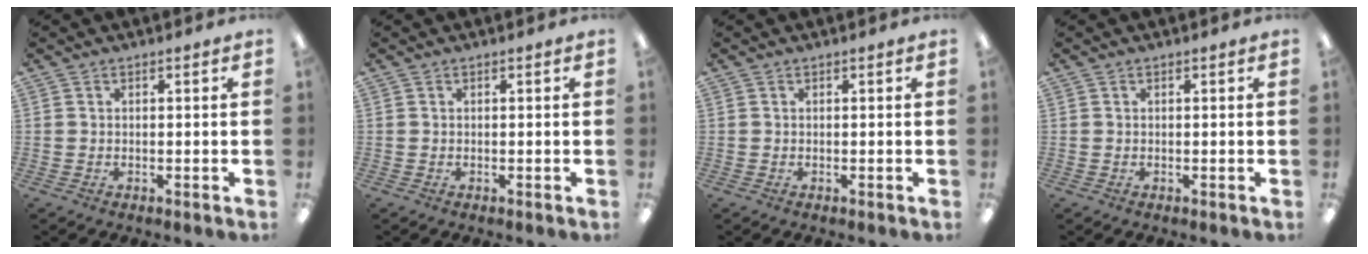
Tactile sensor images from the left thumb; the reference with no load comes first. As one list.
[{"total": 0.0}, {"total": 0.0}, {"total": 0.0}]